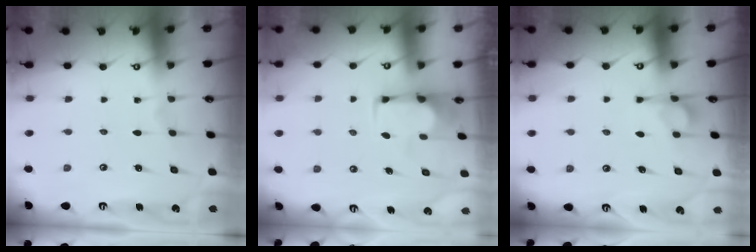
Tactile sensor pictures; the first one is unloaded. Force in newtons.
{"total": 1.6, "press": 1.5, "slide": 0.6}
{"total": 3.3, "press": 3.3, "slide": 0.5}